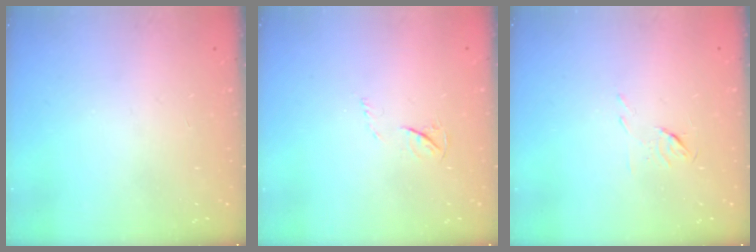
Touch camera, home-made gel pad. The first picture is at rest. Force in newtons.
{"total": 3.3, "press": 3.2, "slide": 0.5}
{"total": 4.1, "press": 3.9, "slide": 1.2}